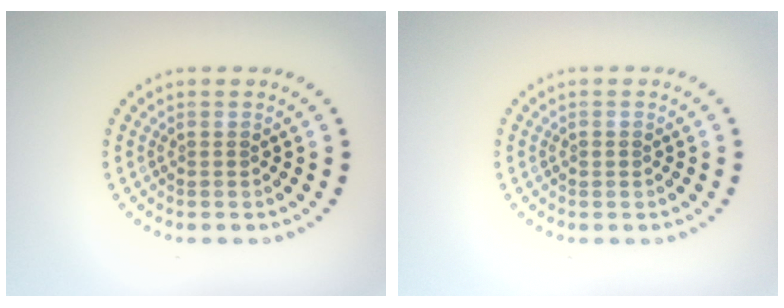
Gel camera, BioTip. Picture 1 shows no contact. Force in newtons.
{"total": 0.6, "press": 0.6, "slide": 0.0}